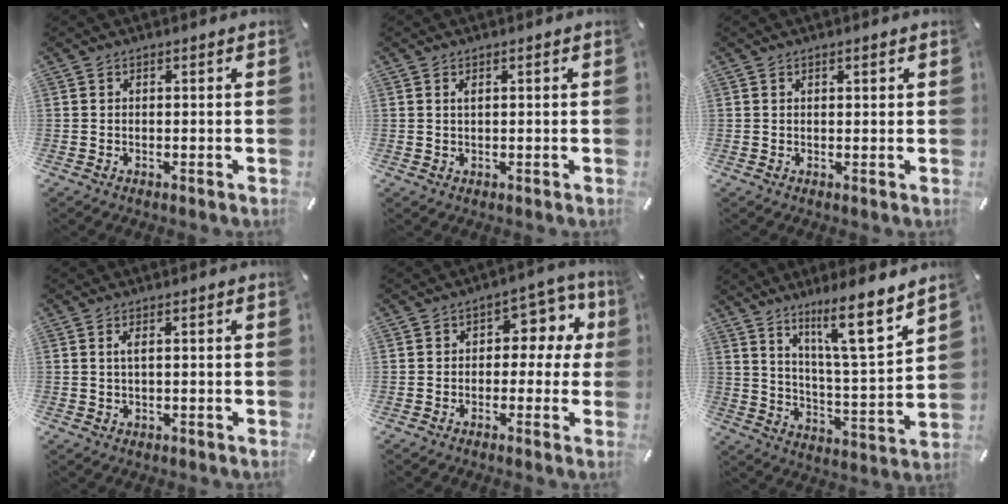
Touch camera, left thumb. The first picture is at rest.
{"total": 1.1, "force": [0.5, 0.5, 0.9], "torque": [-0.017, 0.001, 0.008]}
{"total": 0.8, "force": [0.4, 0.3, 0.6], "torque": [-0.012, 0.002, 0.008]}
{"total": 2.1, "force": [0.5, 0.8, 1.9], "torque": [-0.039, 0.003, 0.006]}
{"total": 8.2, "force": [1.8, 5.7, 5.7], "torque": [-0.068, -0.007, 0.022]}
{"total": 13.6, "force": [10.0, 1.9, 9.0], "torque": [-0.146, -0.064, 0.161]}